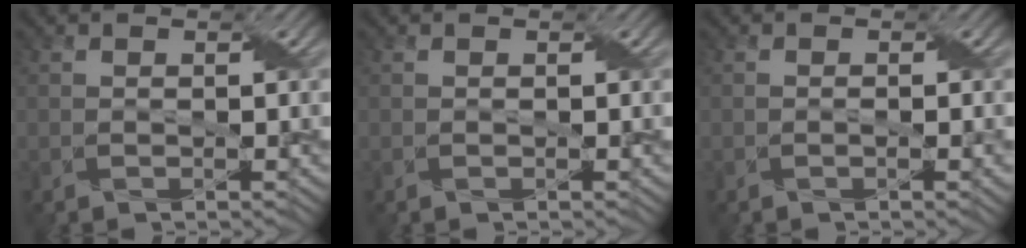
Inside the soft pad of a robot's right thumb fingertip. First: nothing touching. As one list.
[{"total": 0.0}, {"total": 1.1, "force": [-0.2, 0.3, 1.0], "torque": [-0.019, -0.001, -0.002]}]